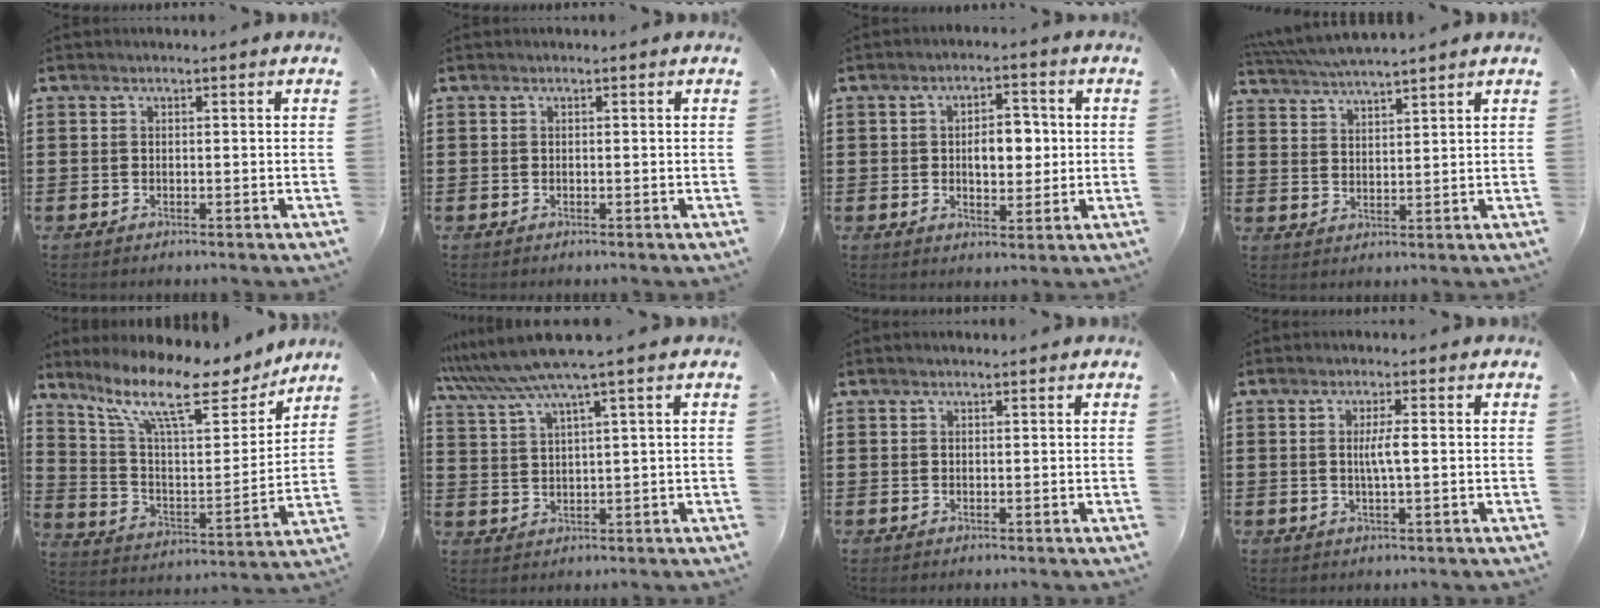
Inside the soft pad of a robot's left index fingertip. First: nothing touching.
{"total": 0.0}
{"total": 6.0, "force": [0.4, 3.2, 5.1], "torque": [-0.080, 0.002, -0.005]}
{"total": 4.3, "force": [4.1, -0.3, 1.0], "torque": [-0.034, -0.015, 0.074]}
{"total": 13.2, "force": [9.4, 3.3, 8.7], "torque": [-0.185, -0.047, 0.155]}
{"total": 6.1, "force": [4.3, -0.4, 4.2], "torque": [-0.104, -0.022, 0.071]}
{"total": 0.5, "force": [0.4, 0.2, 0.3], "torque": [-0.006, 0.002, 0.008]}
{"total": 3.2, "force": [0.1, 0.4, 3.1], "torque": [-0.059, -0.004, -0.001]}